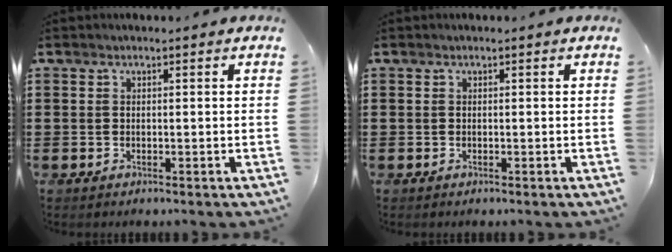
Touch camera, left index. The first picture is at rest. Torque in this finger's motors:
{"motor_torque": [-0.04, -0.01, 0.07, 0.00]}